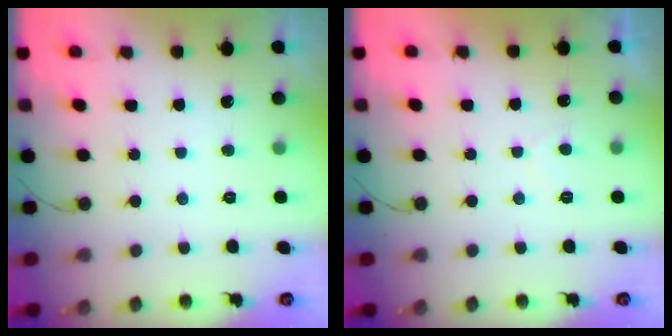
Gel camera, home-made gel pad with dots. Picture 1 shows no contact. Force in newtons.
{"total": 1.7, "press": 1.5, "slide": 0.7}